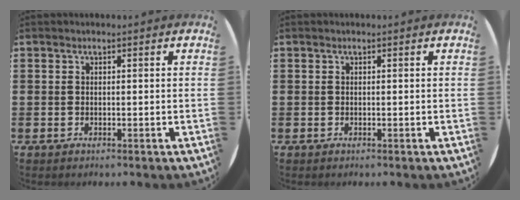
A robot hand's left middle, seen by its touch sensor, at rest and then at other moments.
{"total": 0.0}